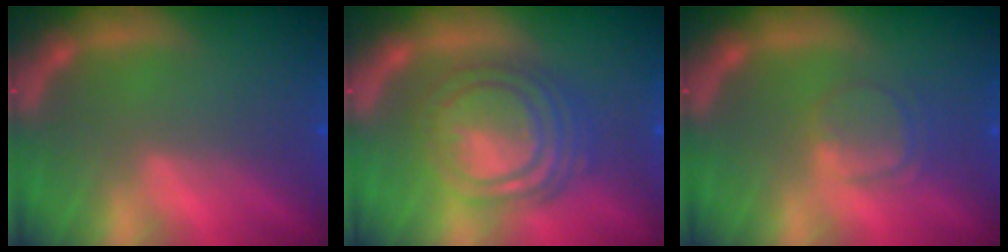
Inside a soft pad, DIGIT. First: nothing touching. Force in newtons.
{"total": 9.5}
{"total": 3.0}